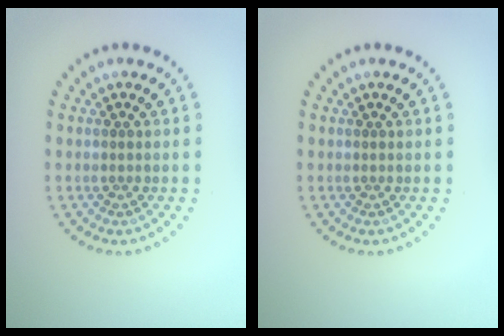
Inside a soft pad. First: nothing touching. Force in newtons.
{"total": 0.0}